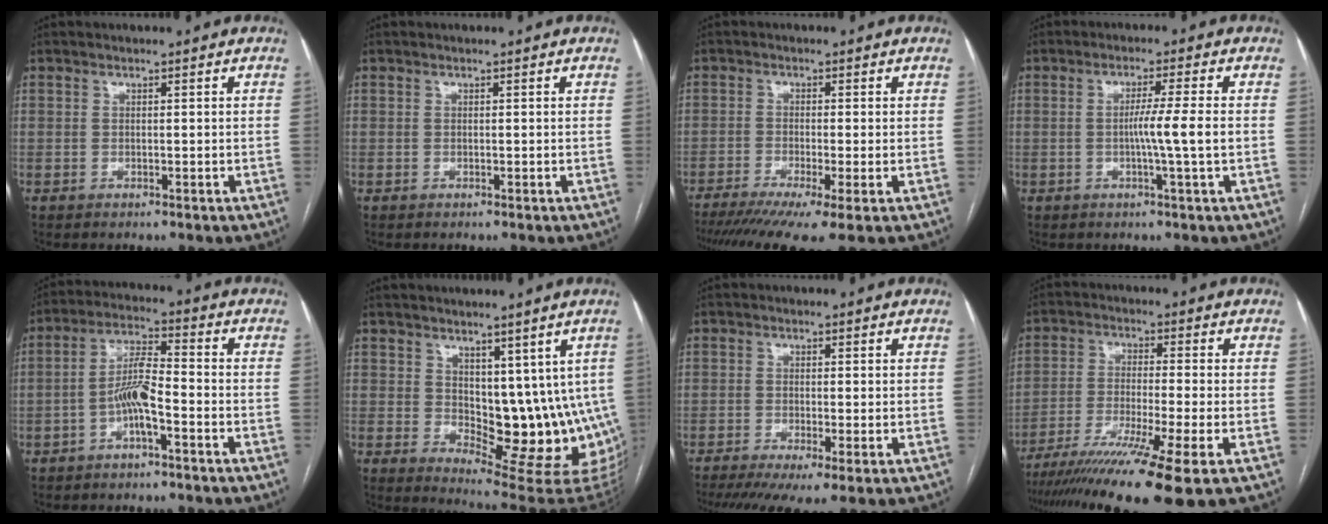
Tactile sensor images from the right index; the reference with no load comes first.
{"total": 0.0}
{"total": 11.0, "force": [-7.7, 0.5, 7.9], "torque": [-0.127, -0.020, -0.123]}
{"total": 5.1, "force": [-0.6, -1.3, 4.9], "torque": [-0.081, -0.004, -0.010]}
{"total": 6.5, "force": [-2.4, 1.1, 5.9], "torque": [-0.122, 0.018, -0.045]}
{"total": 13.7, "force": [2.9, 7.8, 10.9], "torque": [-0.130, -0.012, 0.065]}
{"total": 7.9, "force": [-5.1, 1.0, 5.9], "torque": [-0.094, -0.014, -0.085]}
{"total": 14.9, "force": [-10.1, -1.5, 10.8], "torque": [-0.185, -0.042, -0.166]}